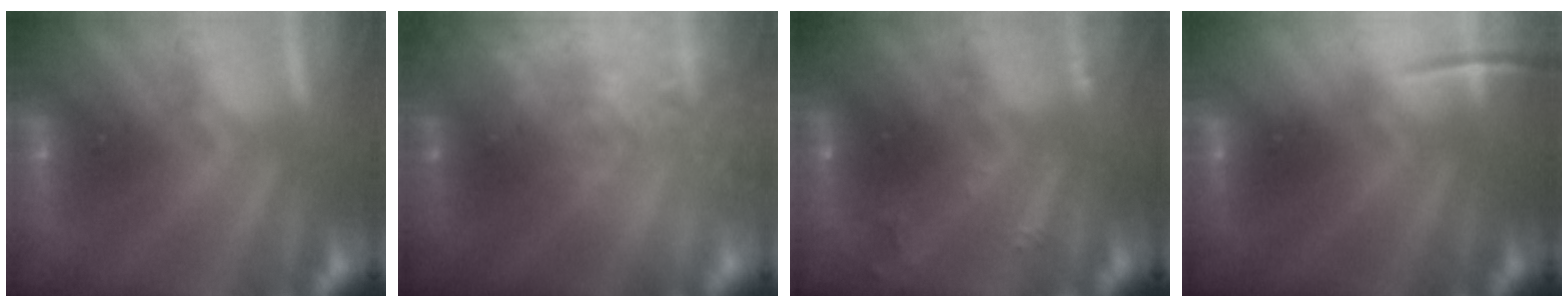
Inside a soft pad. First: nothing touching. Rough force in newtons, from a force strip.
{"total": 2.3}
{"total": 2.4}
{"total": 1.7}